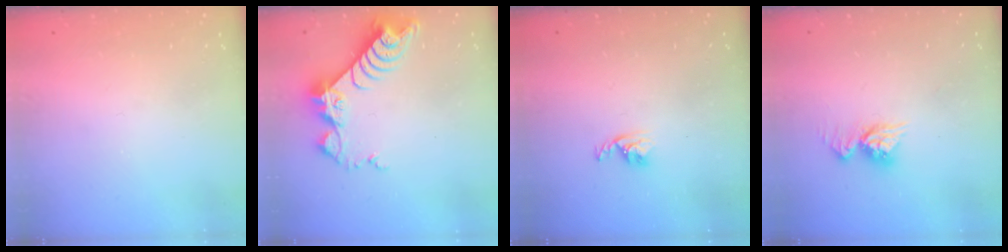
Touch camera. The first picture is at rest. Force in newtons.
{"total": 9.3, "press": 9.3, "slide": 0.7}
{"total": 3.7, "press": 3.6, "slide": 0.6}
{"total": 9.4, "press": 9.4, "slide": 0.9}